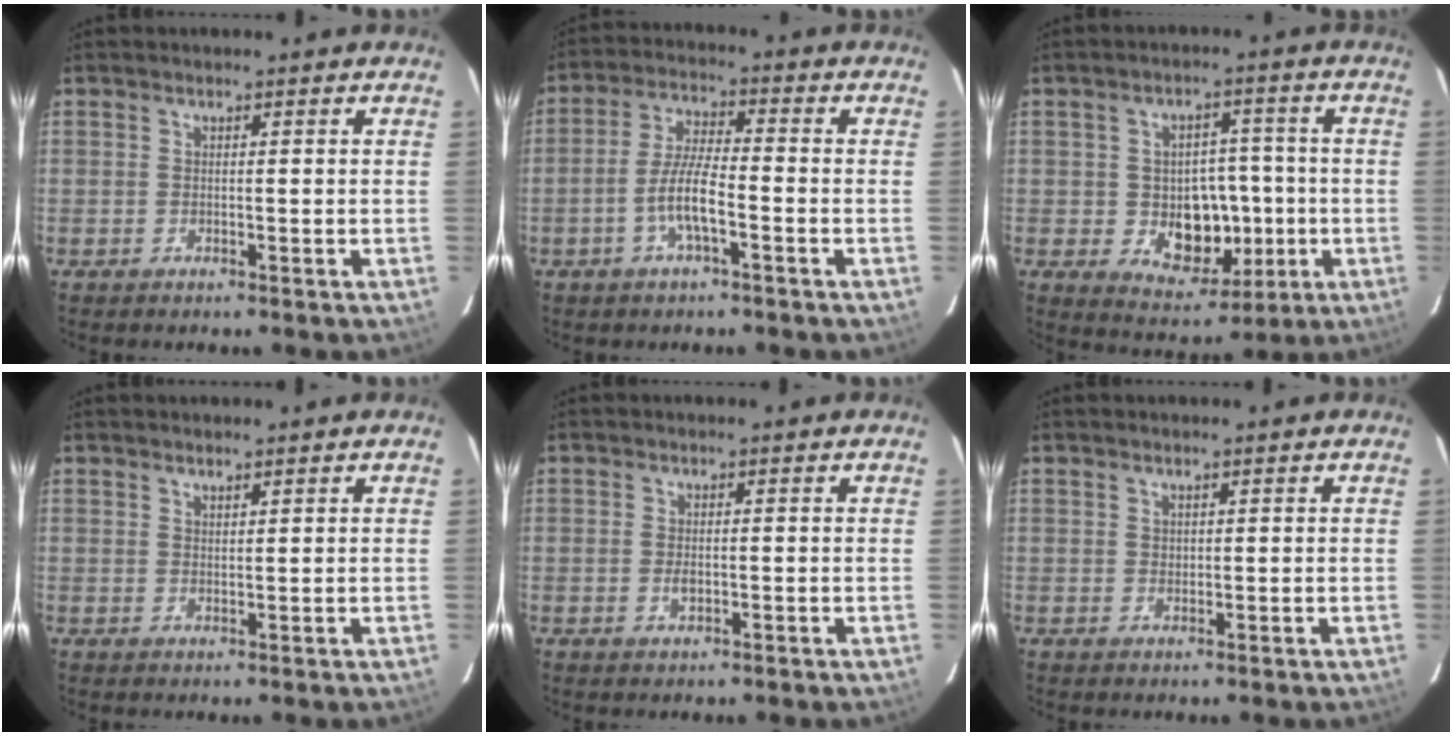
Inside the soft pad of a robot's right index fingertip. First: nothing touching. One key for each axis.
{"total": 7.1, "fx": -2.9, "fy": 1.4, "fz": 6.4, "tx": -0.132, "ty": 0.005, "tz": -0.055}
{"total": 10.2, "fx": -1.8, "fy": 7.9, "fz": 6.1, "tx": -0.112, "ty": 0.007, "tz": -0.007}
{"total": 1.2, "fx": 1.1, "fy": 0.3, "fz": 0.5, "tx": -0.006, "ty": 0.000, "tz": 0.019}
{"total": 3.7, "fx": -1.1, "fy": 2.0, "fz": 2.8, "tx": -0.058, "ty": 0.000, "tz": -0.018}
{"total": 0.8, "fx": 0.6, "fy": 0.5, "fz": 0.2, "tx": -0.002, "ty": 0.003, "tz": 0.011}